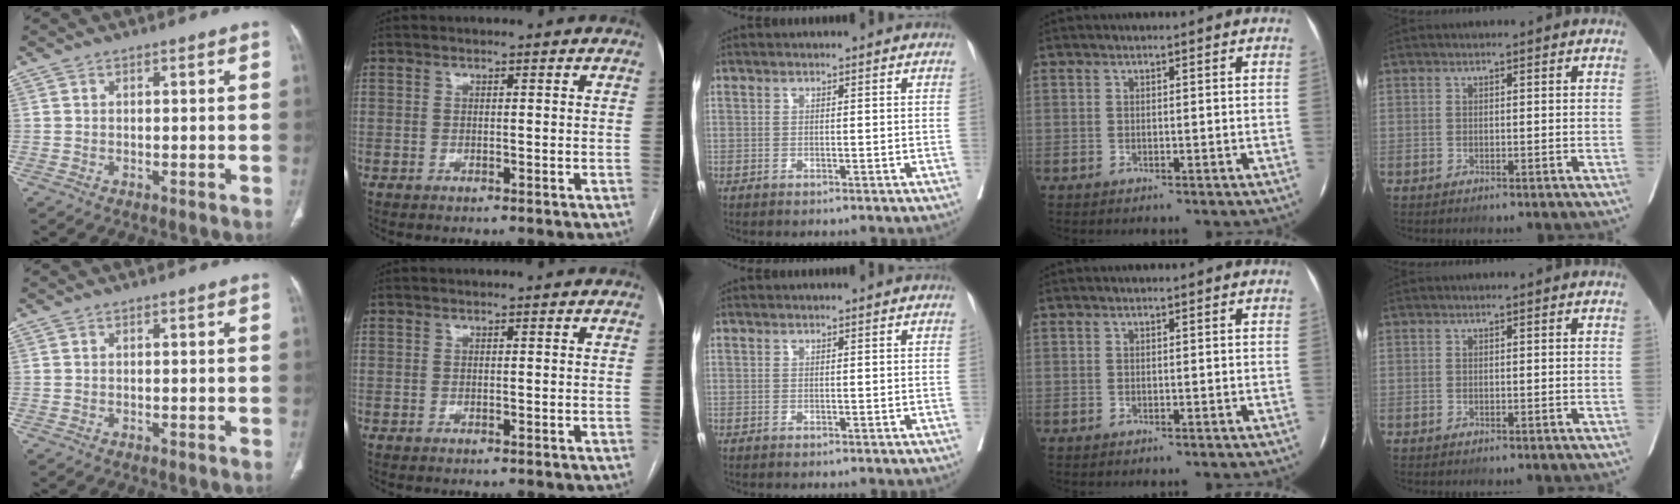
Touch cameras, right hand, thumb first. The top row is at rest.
{}